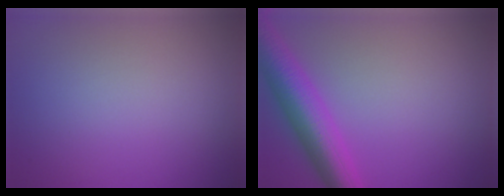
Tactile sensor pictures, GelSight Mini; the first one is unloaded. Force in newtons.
{"total": 6.5, "press": 6.5, "slide": 0.1}